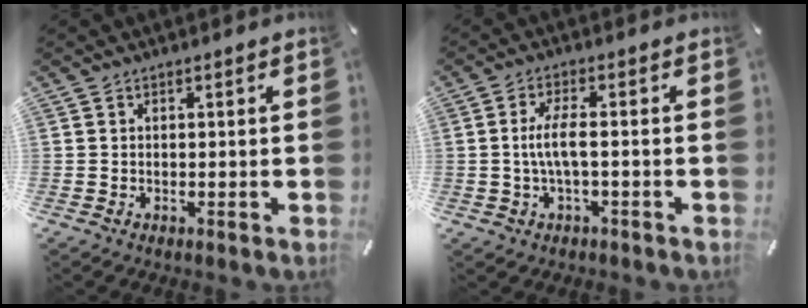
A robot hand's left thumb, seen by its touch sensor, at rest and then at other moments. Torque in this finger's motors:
{"motor_torque": [0.53, 0.53, 0.47, 0.35, 0.07]}